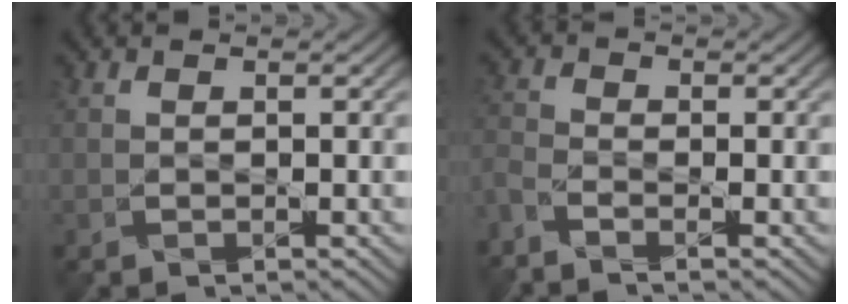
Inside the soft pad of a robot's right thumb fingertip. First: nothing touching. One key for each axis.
{"total": 4.2, "fx": -3.4, "fy": 0.9, "fz": 2.4, "tx": -0.071, "ty": -0.010, "tz": -0.077}